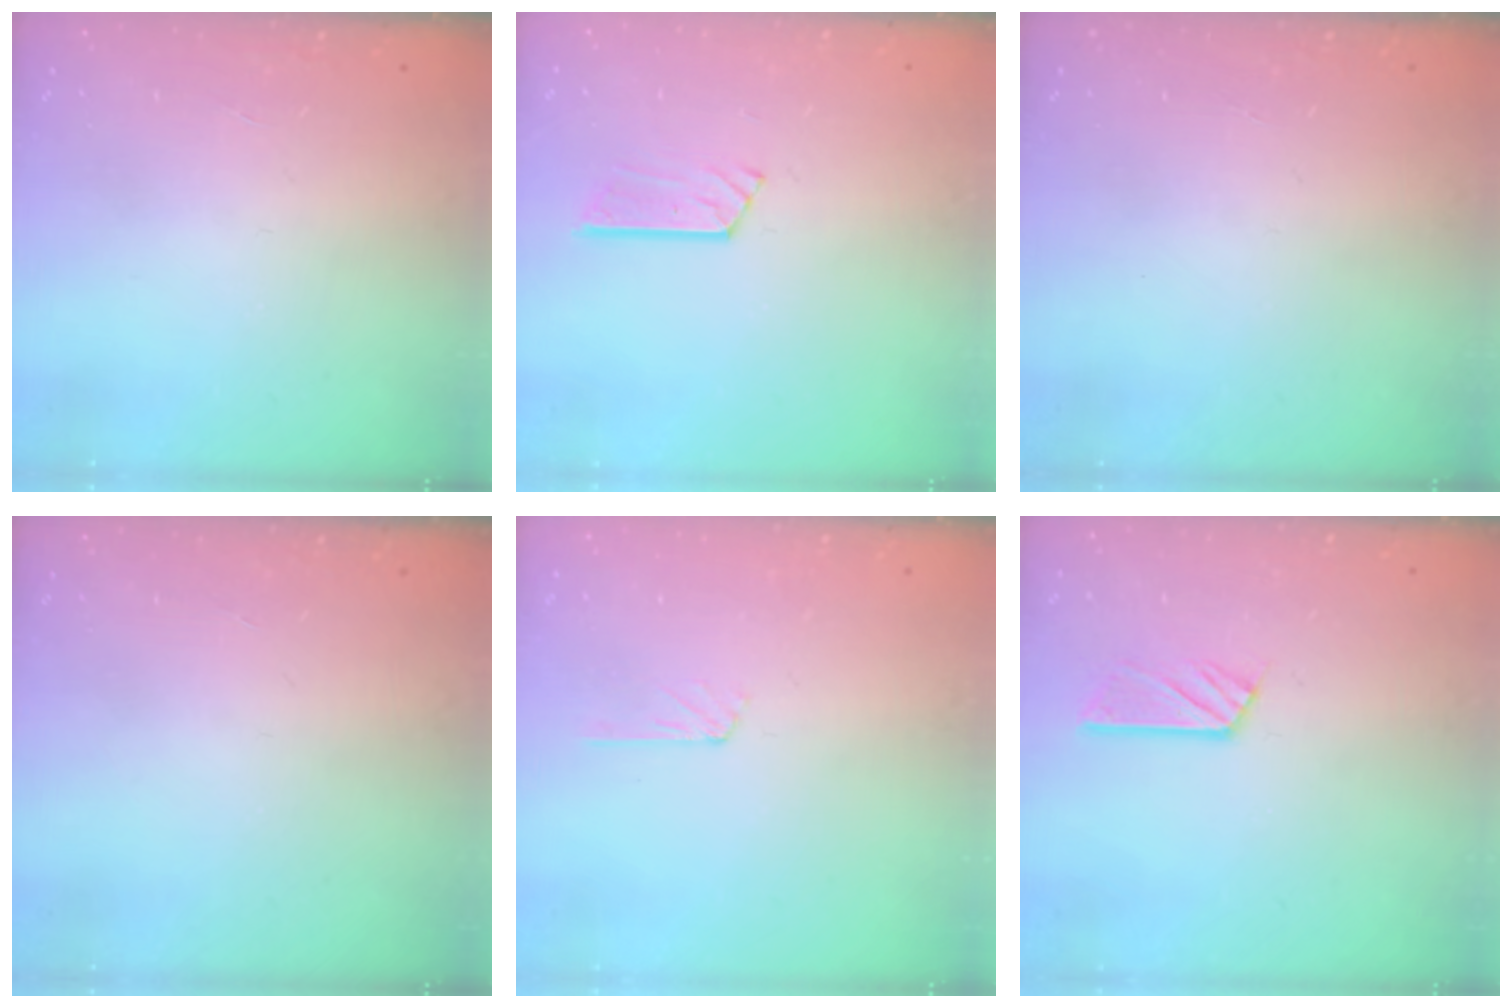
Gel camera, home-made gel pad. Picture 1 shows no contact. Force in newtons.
{"total": 6.0, "press": 6.0, "slide": 0.2}
{"total": 0.0}
{"total": 0.0}
{"total": 2.9, "press": 2.9, "slide": 0.3}
{"total": 5.8, "press": 5.8, "slide": 0.3}